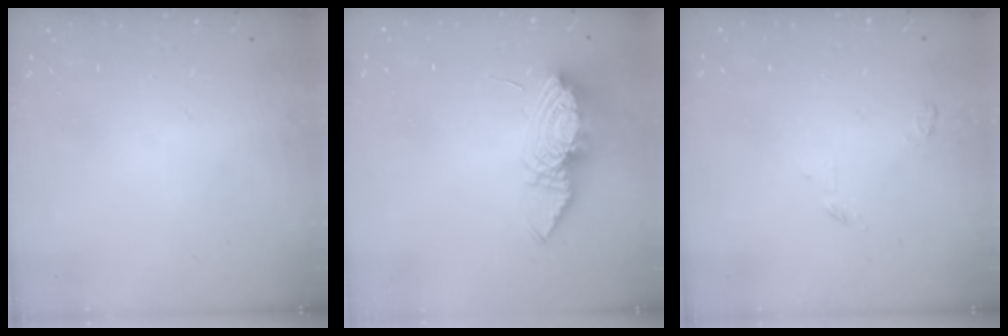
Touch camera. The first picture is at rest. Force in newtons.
{"total": 11.2, "press": 11.1, "slide": 1.0}
{"total": 3.4, "press": 3.4, "slide": 0.4}